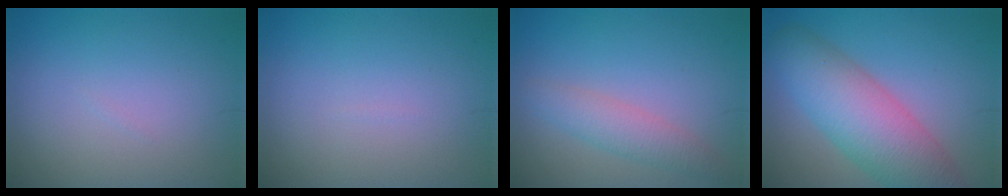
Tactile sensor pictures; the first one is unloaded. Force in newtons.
{"total": 0.0}
{"total": 2.7, "press": 2.6, "slide": 0.2}
{"total": 8.1, "press": 8.1, "slide": 0.4}